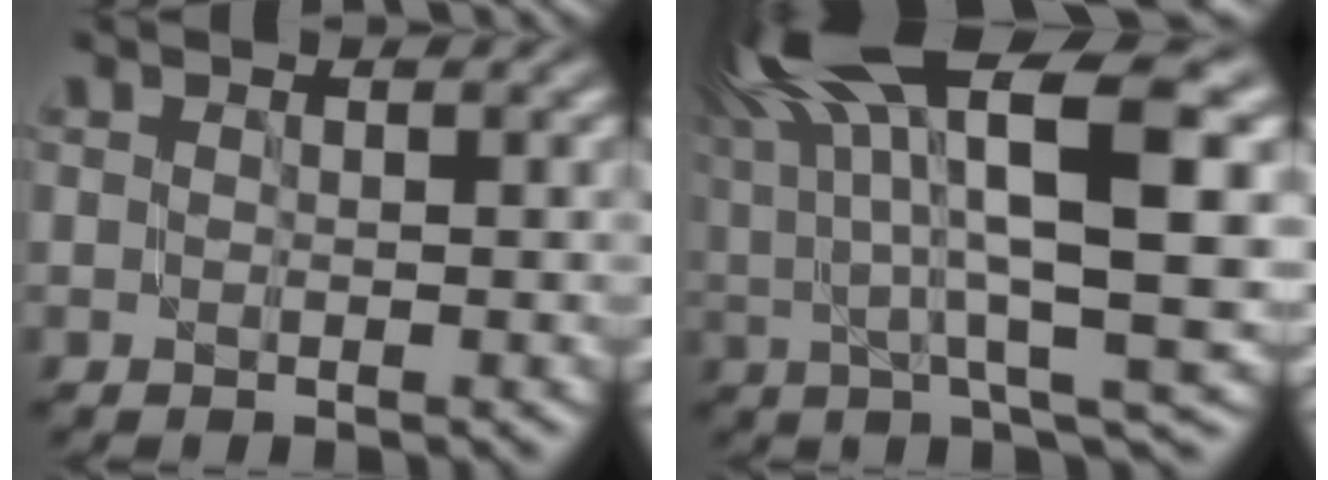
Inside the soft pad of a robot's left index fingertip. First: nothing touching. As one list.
[{"total": 16.5, "force": [6.0, 3.8, 14.9], "torque": [-0.263, 0.027, 0.111]}]